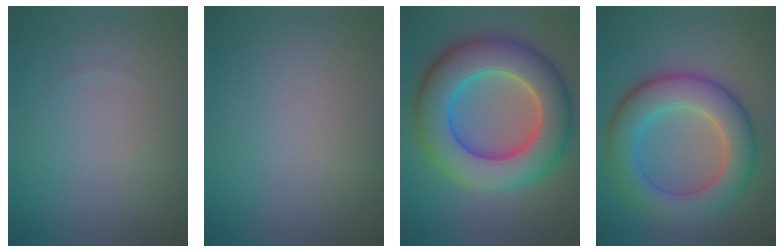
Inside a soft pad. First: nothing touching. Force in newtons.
{"total": 0.0}
{"total": 11.9, "press": 11.9, "slide": 0.2}
{"total": 7.9, "press": 7.9, "slide": 0.1}